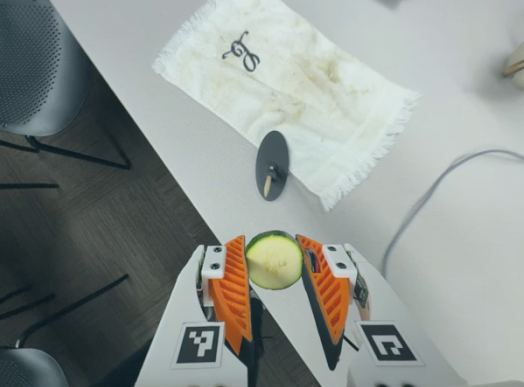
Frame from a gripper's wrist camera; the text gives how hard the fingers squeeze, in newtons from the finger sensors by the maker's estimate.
{"total": 8.5, "left": 8.3, "right": 8.7}